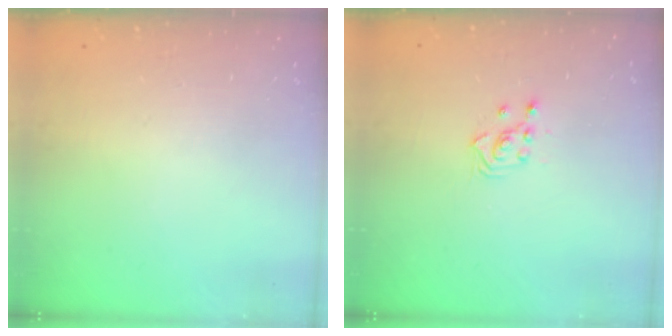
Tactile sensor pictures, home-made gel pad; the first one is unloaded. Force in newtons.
{"total": 2.9, "press": 2.9, "slide": 0.2}